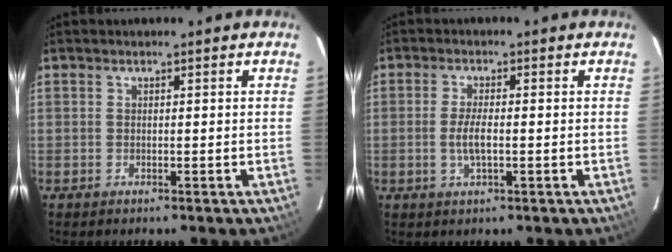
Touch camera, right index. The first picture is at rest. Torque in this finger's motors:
{"motor_torque": [0.73, -0.17, 0.30, 0.09]}